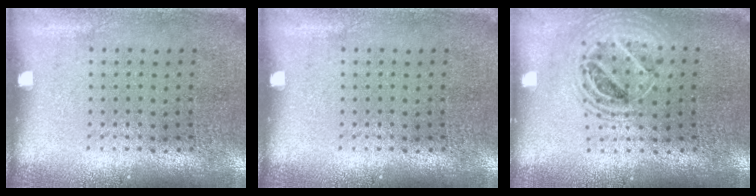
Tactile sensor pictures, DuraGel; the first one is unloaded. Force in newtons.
{"total": 0.0}
{"total": 1.7, "press": 1.4, "slide": 0.9}